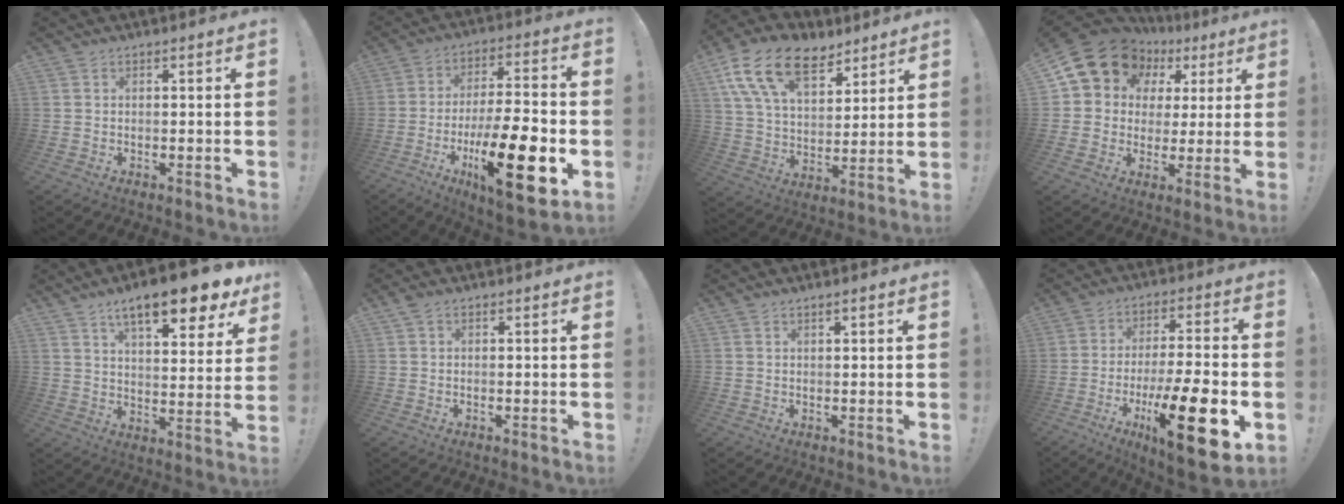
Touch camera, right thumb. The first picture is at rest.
{"total": 22.6, "force": [-7.3, 6.8, 20.2], "torque": [-0.323, 0.033, -0.108]}
{"total": 18.7, "force": [10.5, 11.0, 11.0], "torque": [-0.188, -0.050, 0.195]}
{"total": 13.7, "force": [7.2, 10.3, 5.3], "torque": [-0.081, -0.045, 0.142]}
{"total": 14.9, "force": [9.7, 3.5, 10.7], "torque": [-0.157, -0.066, 0.152]}
{"total": 0.9, "force": [0.1, 0.4, 0.8], "torque": [-0.020, 0.003, 0.003]}
{"total": 1.3, "force": [0.7, 0.2, 1.1], "torque": [-0.017, 0.000, 0.011]}
{"total": 20.8, "force": [-7.6, 5.3, 18.6], "torque": [-0.280, 0.034, -0.108]}